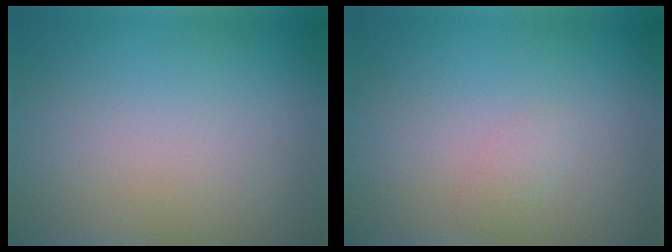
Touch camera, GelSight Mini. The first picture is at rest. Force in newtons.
{"total": 0.8, "press": 0.8, "slide": 0.0}